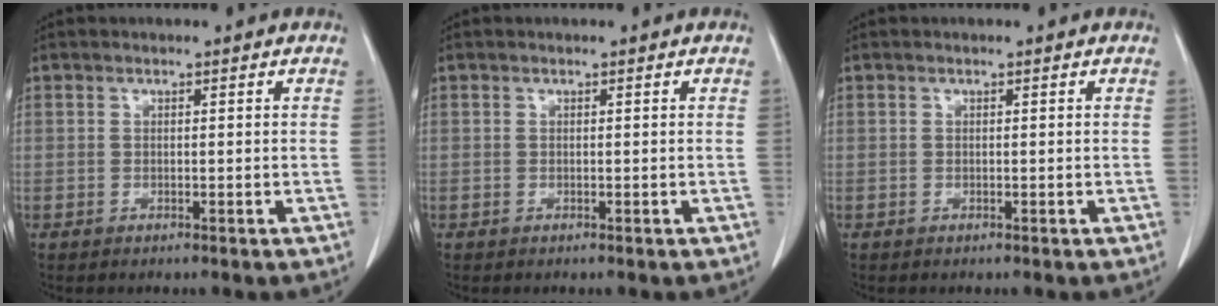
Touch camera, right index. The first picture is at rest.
{"total": 0.0}
{"total": 0.0}